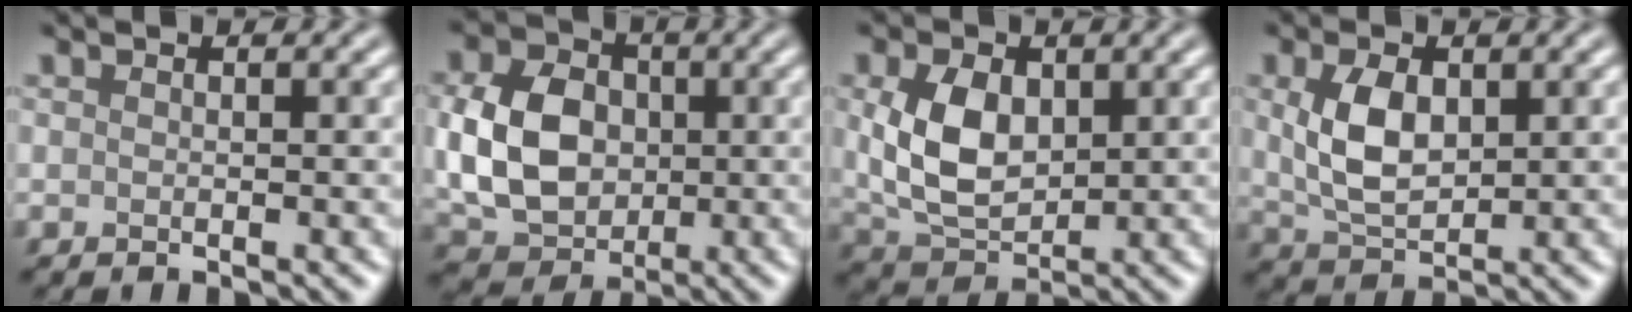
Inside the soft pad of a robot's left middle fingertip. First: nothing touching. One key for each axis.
{"total": 8.2, "fx": 0.1, "fy": 6.3, "fz": 5.2, "tx": -0.115, "ty": 0.002, "tz": -0.003}
{"total": 6.1, "fx": 1.0, "fy": 4.1, "fz": 4.4, "tx": -0.100, "ty": -0.001, "tz": 0.024}
{"total": 4.9, "fx": 1.0, "fy": 2.9, "fz": 3.7, "tx": -0.088, "ty": 0.001, "tz": 0.025}